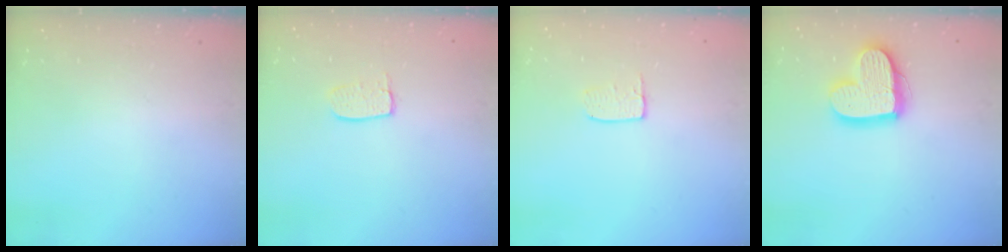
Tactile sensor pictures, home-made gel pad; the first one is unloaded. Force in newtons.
{"total": 5.6, "press": 5.6, "slide": 0.4}
{"total": 4.3, "press": 4.3, "slide": 0.3}
{"total": 15.7, "press": 15.7, "slide": 1.4}